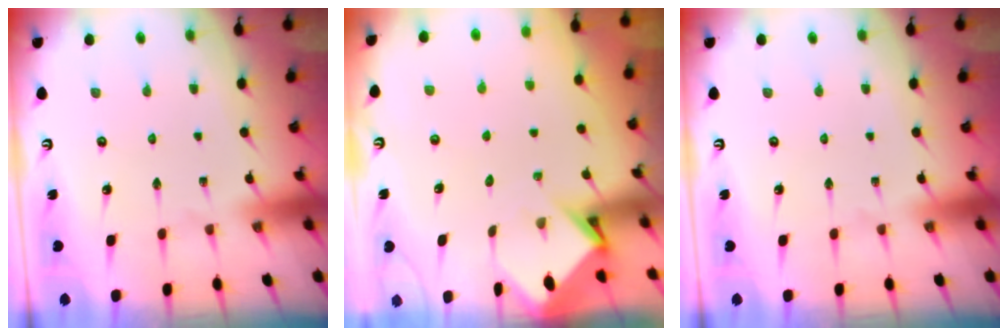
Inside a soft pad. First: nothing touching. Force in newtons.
{"total": 3.7, "press": 3.7, "slide": 0.3}
{"total": 0.0}